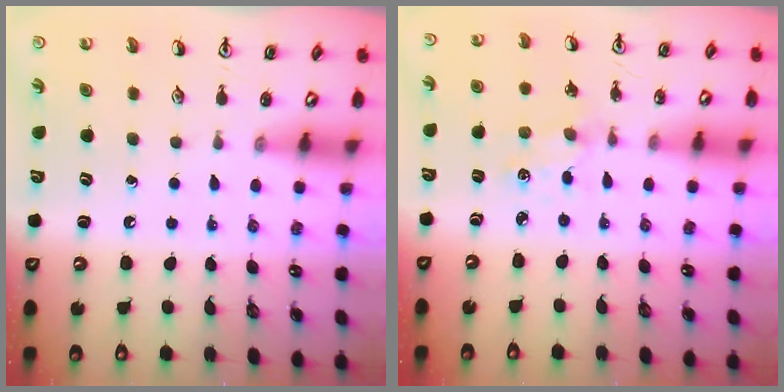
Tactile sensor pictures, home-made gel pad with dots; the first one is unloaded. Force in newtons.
{"total": 1.1, "press": 1.1, "slide": 0.3}